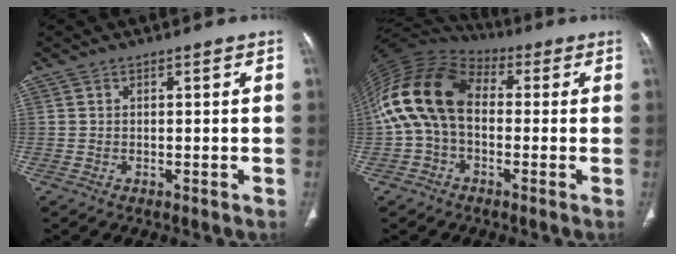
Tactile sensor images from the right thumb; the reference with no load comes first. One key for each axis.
{"total": 16.3, "fx": 0.3, "fy": 10.8, "fz": 12.2, "tx": -0.240, "ty": 0.042, "tz": -0.003}